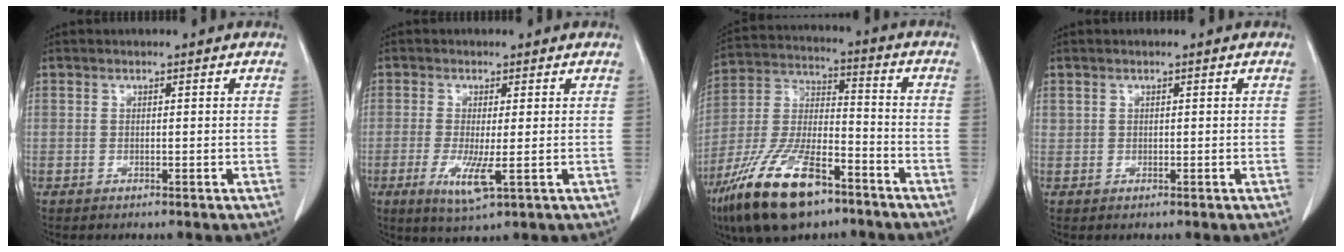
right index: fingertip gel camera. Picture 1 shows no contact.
{"total": 5.9, "force": [-1.6, 1.1, 5.6], "torque": [-0.109, -0.016, -0.022]}
{"total": 19.0, "force": [-11.8, 6.6, 13.3], "torque": [-0.296, -0.016, -0.219]}
{"total": 1.2, "force": [0.4, 1.1, 0.4], "torque": [-0.013, 0.012, 0.013]}